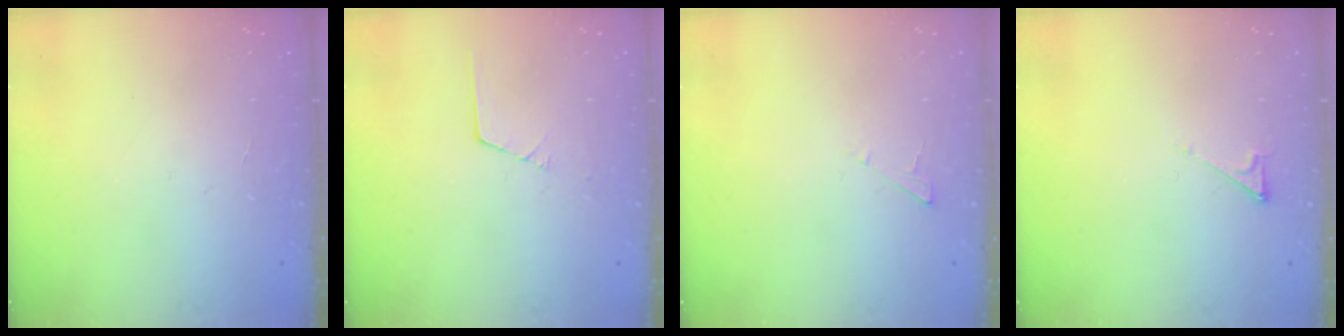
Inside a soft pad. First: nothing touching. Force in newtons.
{"total": 1.3, "press": 1.3, "slide": 0.2}
{"total": 2.0, "press": 2.0, "slide": 0.2}
{"total": 2.5, "press": 2.5, "slide": 0.3}